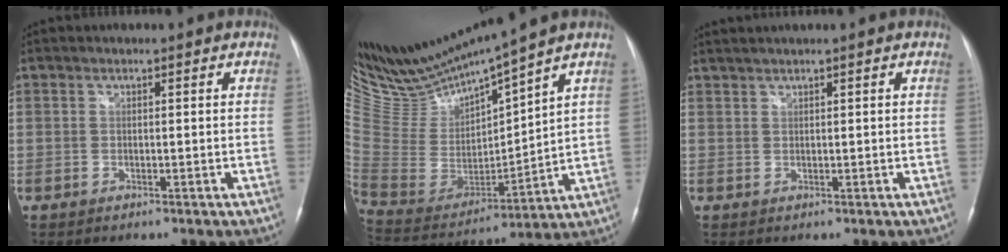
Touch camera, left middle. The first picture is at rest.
{"total": 15.2, "force": [14.3, -0.9, 5.0], "torque": [-0.115, -0.026, 0.297]}
{"total": 2.1, "force": [1.9, -0.3, 1.0], "torque": [-0.019, 0.012, 0.039]}